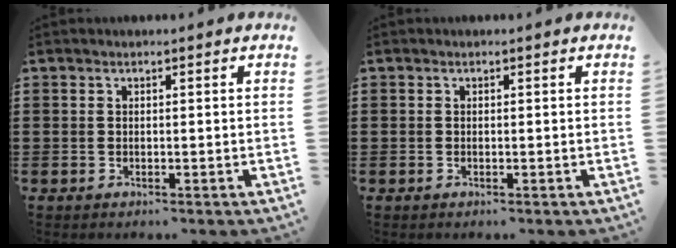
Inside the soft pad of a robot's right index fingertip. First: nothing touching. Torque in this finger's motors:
{"motor_torque": [-0.70, 1.44, 0.00, 0.00]}